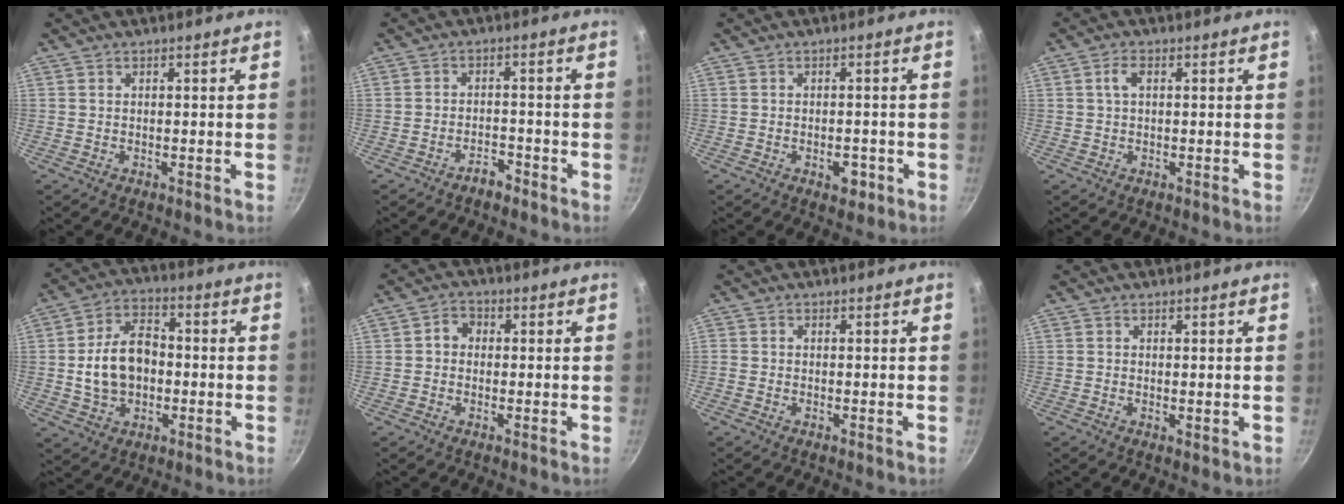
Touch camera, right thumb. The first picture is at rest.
{"total": 2.9, "force": [-2.4, 1.2, 1.0], "torque": [-0.008, 0.029, -0.035]}
{"total": 3.6, "force": [-1.5, 2.1, 2.5], "torque": [-0.017, 0.012, -0.015]}
{"total": 2.4, "force": [0.5, 1.3, 2.0], "torque": [-0.035, 0.008, 0.010]}
{"total": 12.1, "force": [-0.8, 8.4, 8.7], "torque": [-0.131, 0.027, -0.017]}
{"total": 3.3, "force": [0.0, 2.8, 1.7], "torque": [-0.013, 0.010, -0.009]}
{"total": 0.7, "force": [-0.2, 0.6, 0.3], "torque": [-0.006, 0.002, -0.006]}
{"total": 0.8, "force": [0.2, 0.4, 0.7], "torque": [-0.012, -0.005, 0.001]}